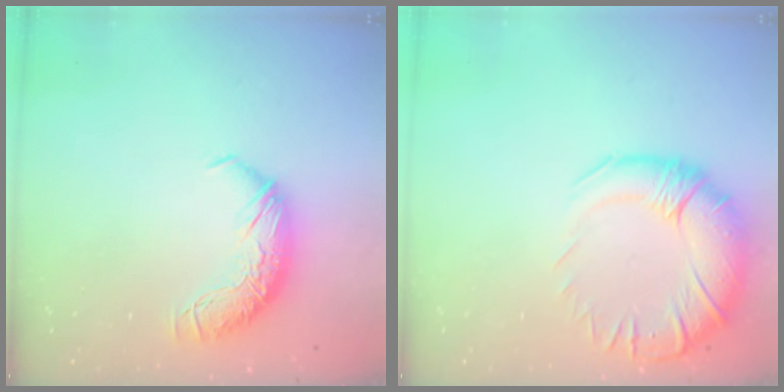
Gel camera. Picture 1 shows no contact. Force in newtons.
{"total": 5.1, "press": 3.2, "slide": 3.9}